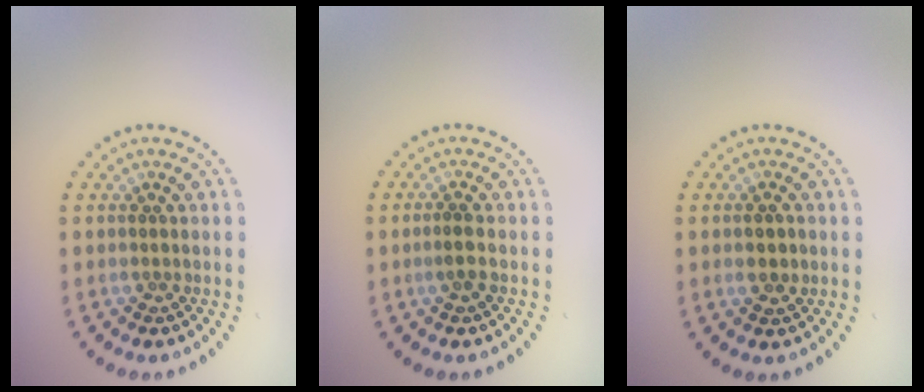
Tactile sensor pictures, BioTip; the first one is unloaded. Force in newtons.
{"total": 1.2, "press": 1.1, "slide": 0.4}
{"total": 1.4, "press": 1.4, "slide": 0.3}